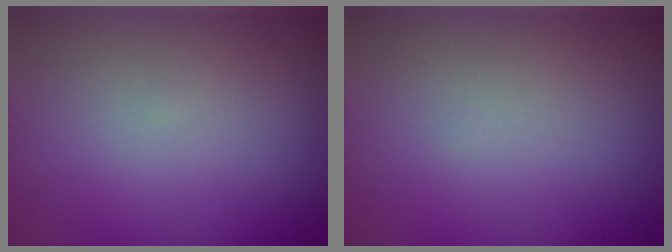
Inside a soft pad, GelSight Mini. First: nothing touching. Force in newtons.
{"total": 0.0}